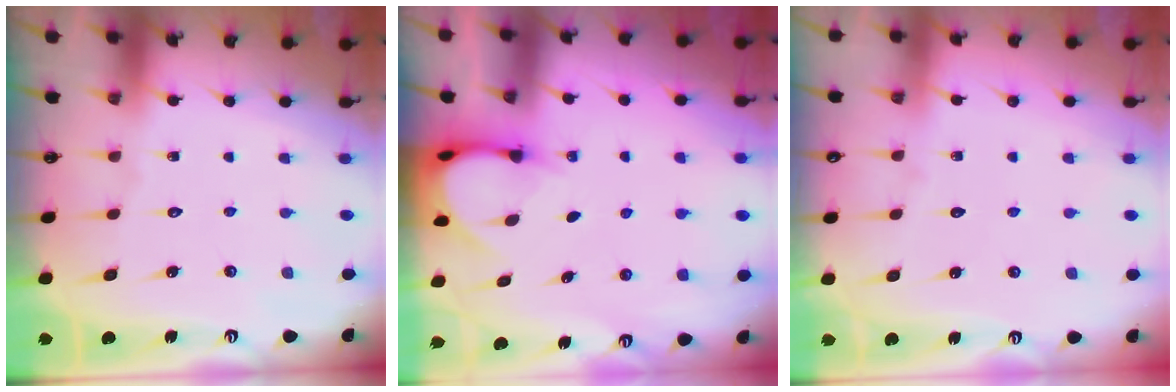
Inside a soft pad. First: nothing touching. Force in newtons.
{"total": 3.9, "press": 3.9, "slide": 0.4}
{"total": 2.6, "press": 2.6, "slide": 0.2}